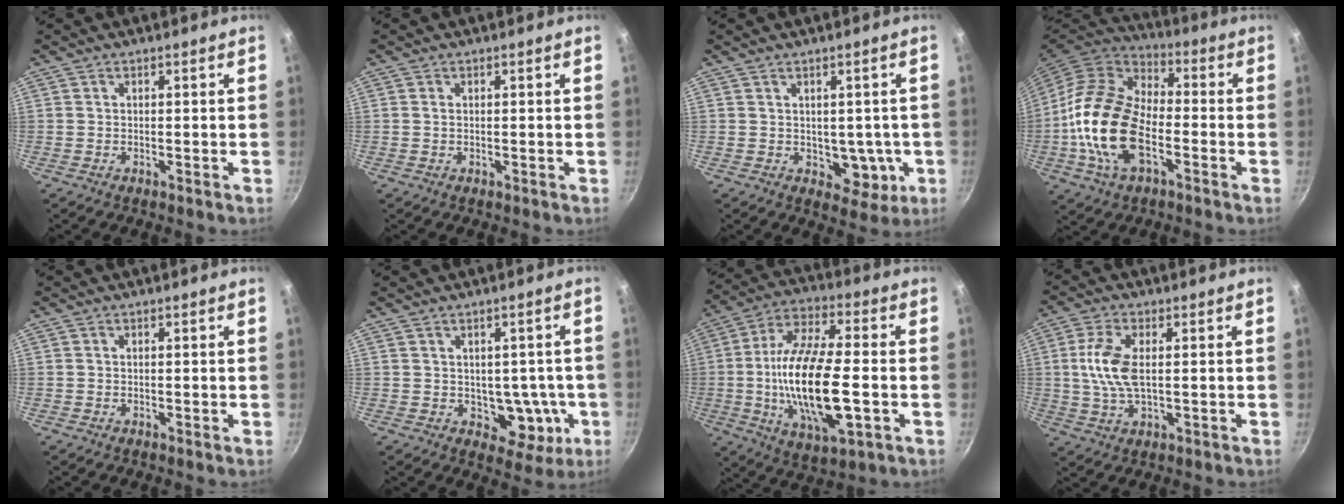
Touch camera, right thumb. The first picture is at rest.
{"total": 0.6, "force": [0.1, 0.4, 0.4], "torque": [-0.007, 0.002, 0.002]}
{"total": 6.3, "force": [-0.4, 4.4, 4.4], "torque": [-0.021, 0.002, 0.004]}
{"total": 19.2, "force": [-4.4, 11.0, 15.1], "torque": [-0.273, 0.030, -0.093]}
{"total": 0.0}
{"total": 8.2, "force": [-0.9, 5.8, 5.6], "torque": [-0.031, 0.005, -0.001]}
{"total": 21.2, "force": [-3.0, 7.9, 19.4], "torque": [-0.370, 0.013, -0.057]}
{"total": 8.5, "force": [0.8, 4.1, 7.4], "torque": [-0.152, 0.003, 0.013]}